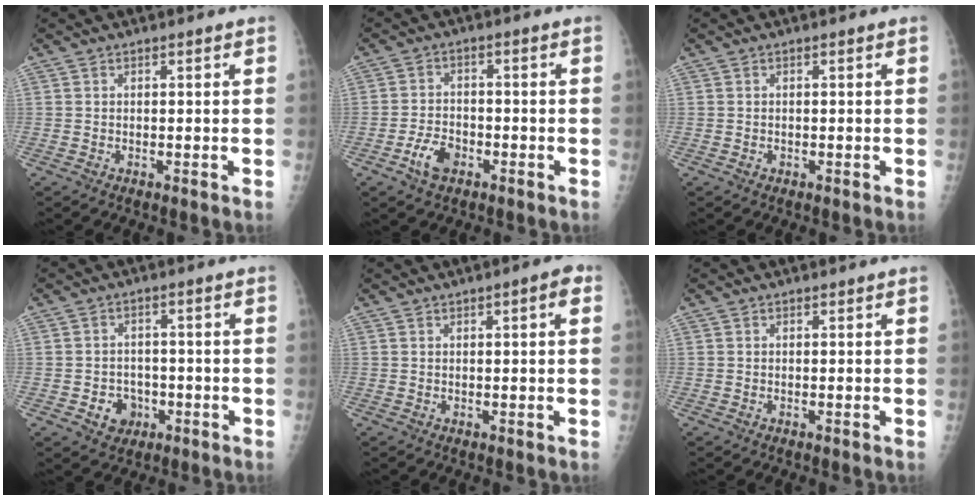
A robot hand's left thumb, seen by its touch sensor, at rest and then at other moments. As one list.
[{"total": 5.4, "force": [-2.8, 3.3, 3.2], "torque": [-0.052, 0.019, -0.051]}, {"total": 0.5, "force": [-0.2, 0.4, 0.2], "torque": [-0.002, 0.005, -0.002]}, {"total": 5.2, "force": [-2.0, 4.3, 2.0], "torque": [-0.006, 0.016, -0.024]}, {"total": 3.1, "force": [1.0, 0.7, 2.8], "torque": [-0.036, 0.005, 0.012]}, {"total": 0.0}]